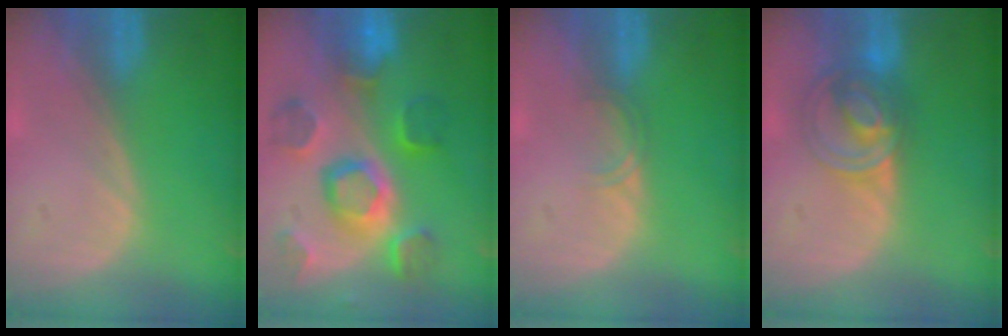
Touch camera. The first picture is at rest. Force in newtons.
{"total": 11.2, "press": 10.0, "slide": 5.1}
{"total": 1.4, "press": 1.4, "slide": 0.2}
{"total": 7.1, "press": 6.5, "slide": 2.9}